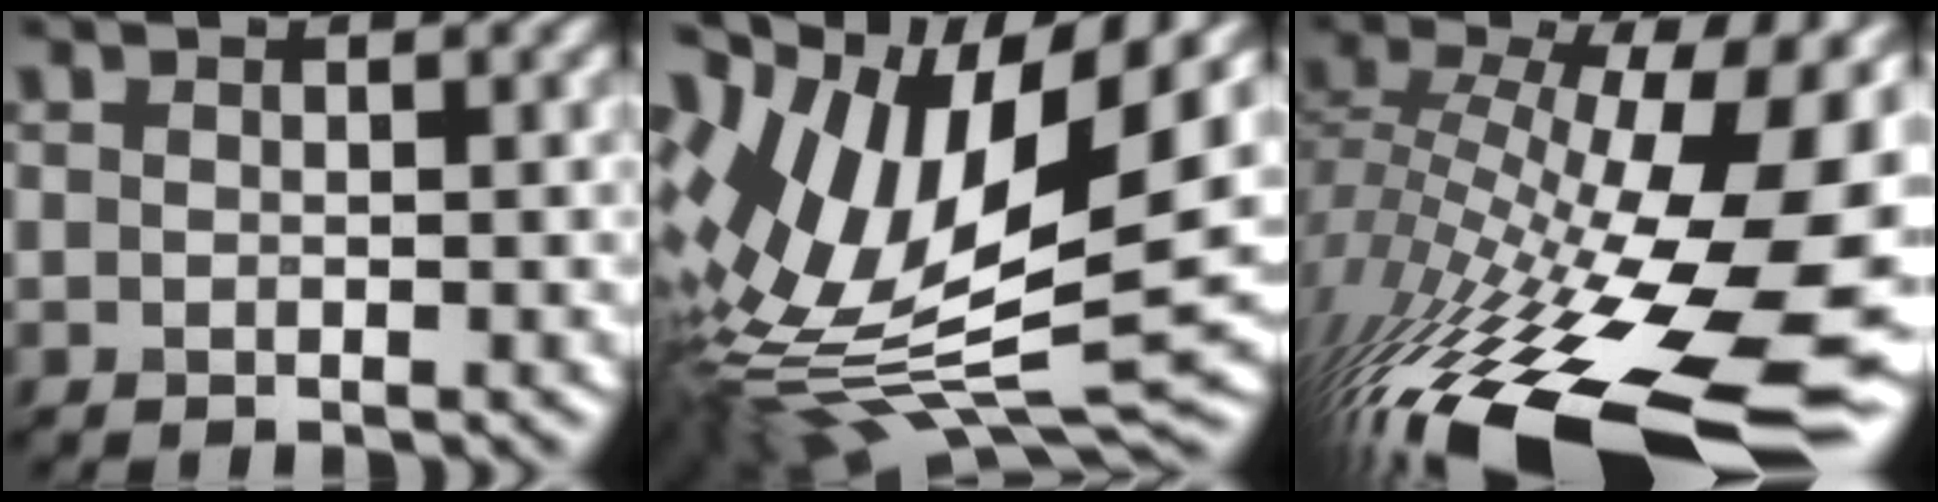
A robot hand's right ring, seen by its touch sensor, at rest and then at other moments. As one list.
[{"total": 15.0, "force": [2.2, 7.0, 13.1], "torque": [-0.255, 0.004, 0.038]}, {"total": 19.9, "force": [-6.9, 7.9, 17.0], "torque": [-0.301, -0.019, -0.118]}]